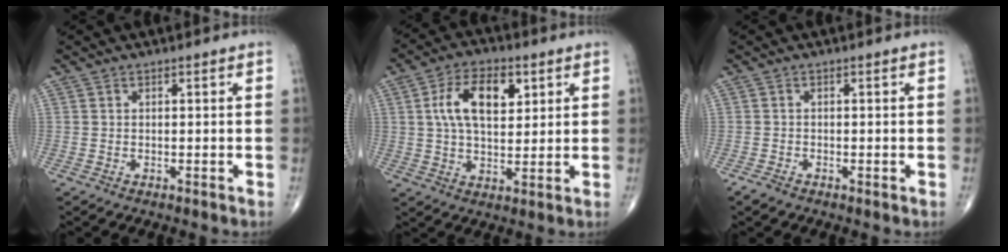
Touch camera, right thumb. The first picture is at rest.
{"total": 11.4, "force": [3.5, 6.2, 8.9], "torque": [-0.142, -0.003, 0.059]}
{"total": 1.4, "force": [-0.9, 0.6, 0.9], "torque": [-0.018, -0.002, -0.019]}